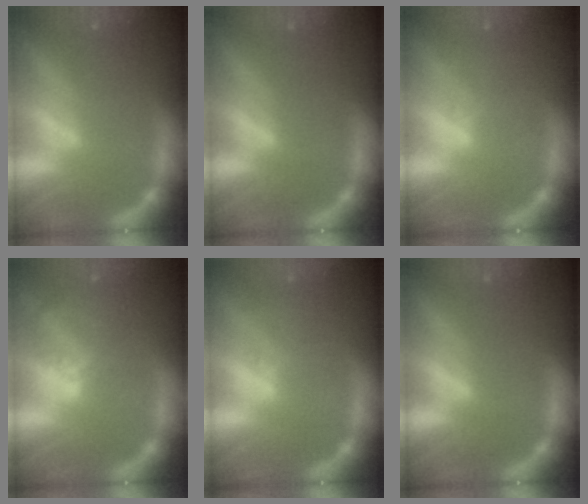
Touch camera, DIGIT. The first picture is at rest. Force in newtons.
{"total": 0.0}
{"total": 1.0}
{"total": 3.4}
{"total": 1.5}
{"total": 0.0}